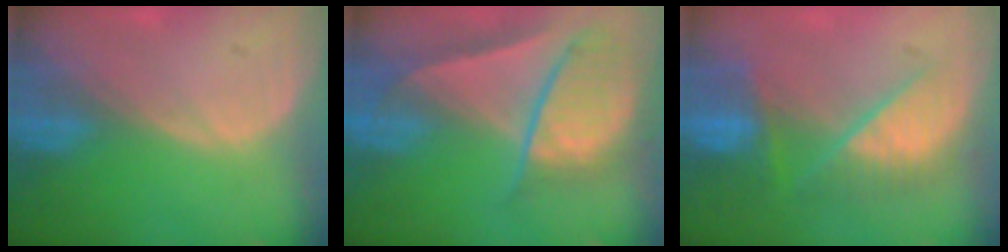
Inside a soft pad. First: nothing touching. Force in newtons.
{"total": 9.3, "press": 8.0, "slide": 4.8}
{"total": 9.6, "press": 8.2, "slide": 5.0}